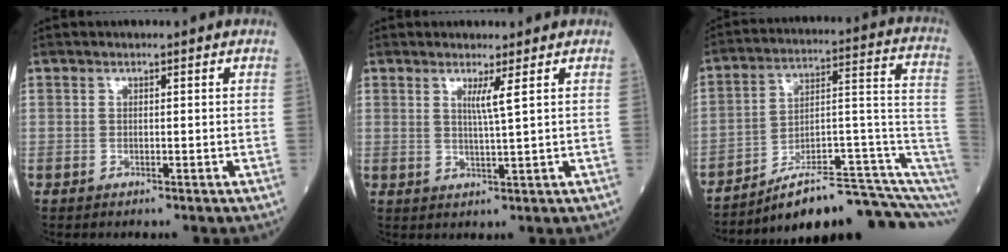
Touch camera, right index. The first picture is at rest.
{"total": 2.6, "force": [1.2, -0.8, 2.1], "torque": [-0.041, -0.010, 0.024]}
{"total": 17.0, "force": [-11.4, 2.0, 12.4], "torque": [-0.123, 0.075, -0.168]}